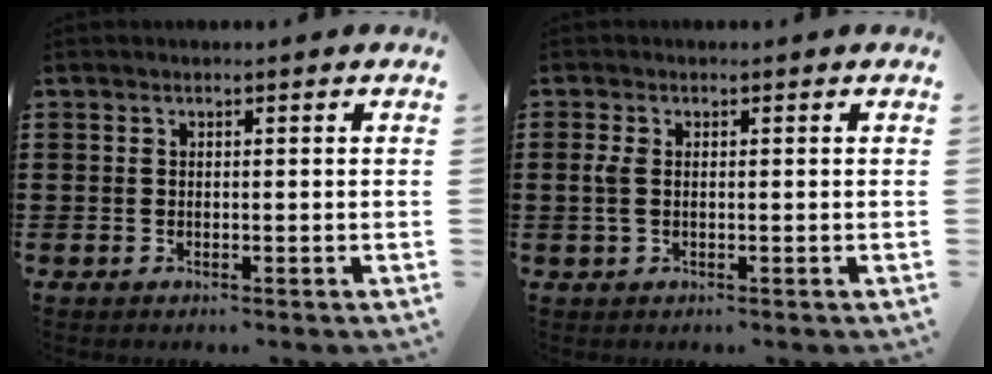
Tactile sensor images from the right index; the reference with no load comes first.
{"total": 2.4, "force": [0.0, 1.1, 2.1], "torque": [-0.065, -0.004, -0.008]}